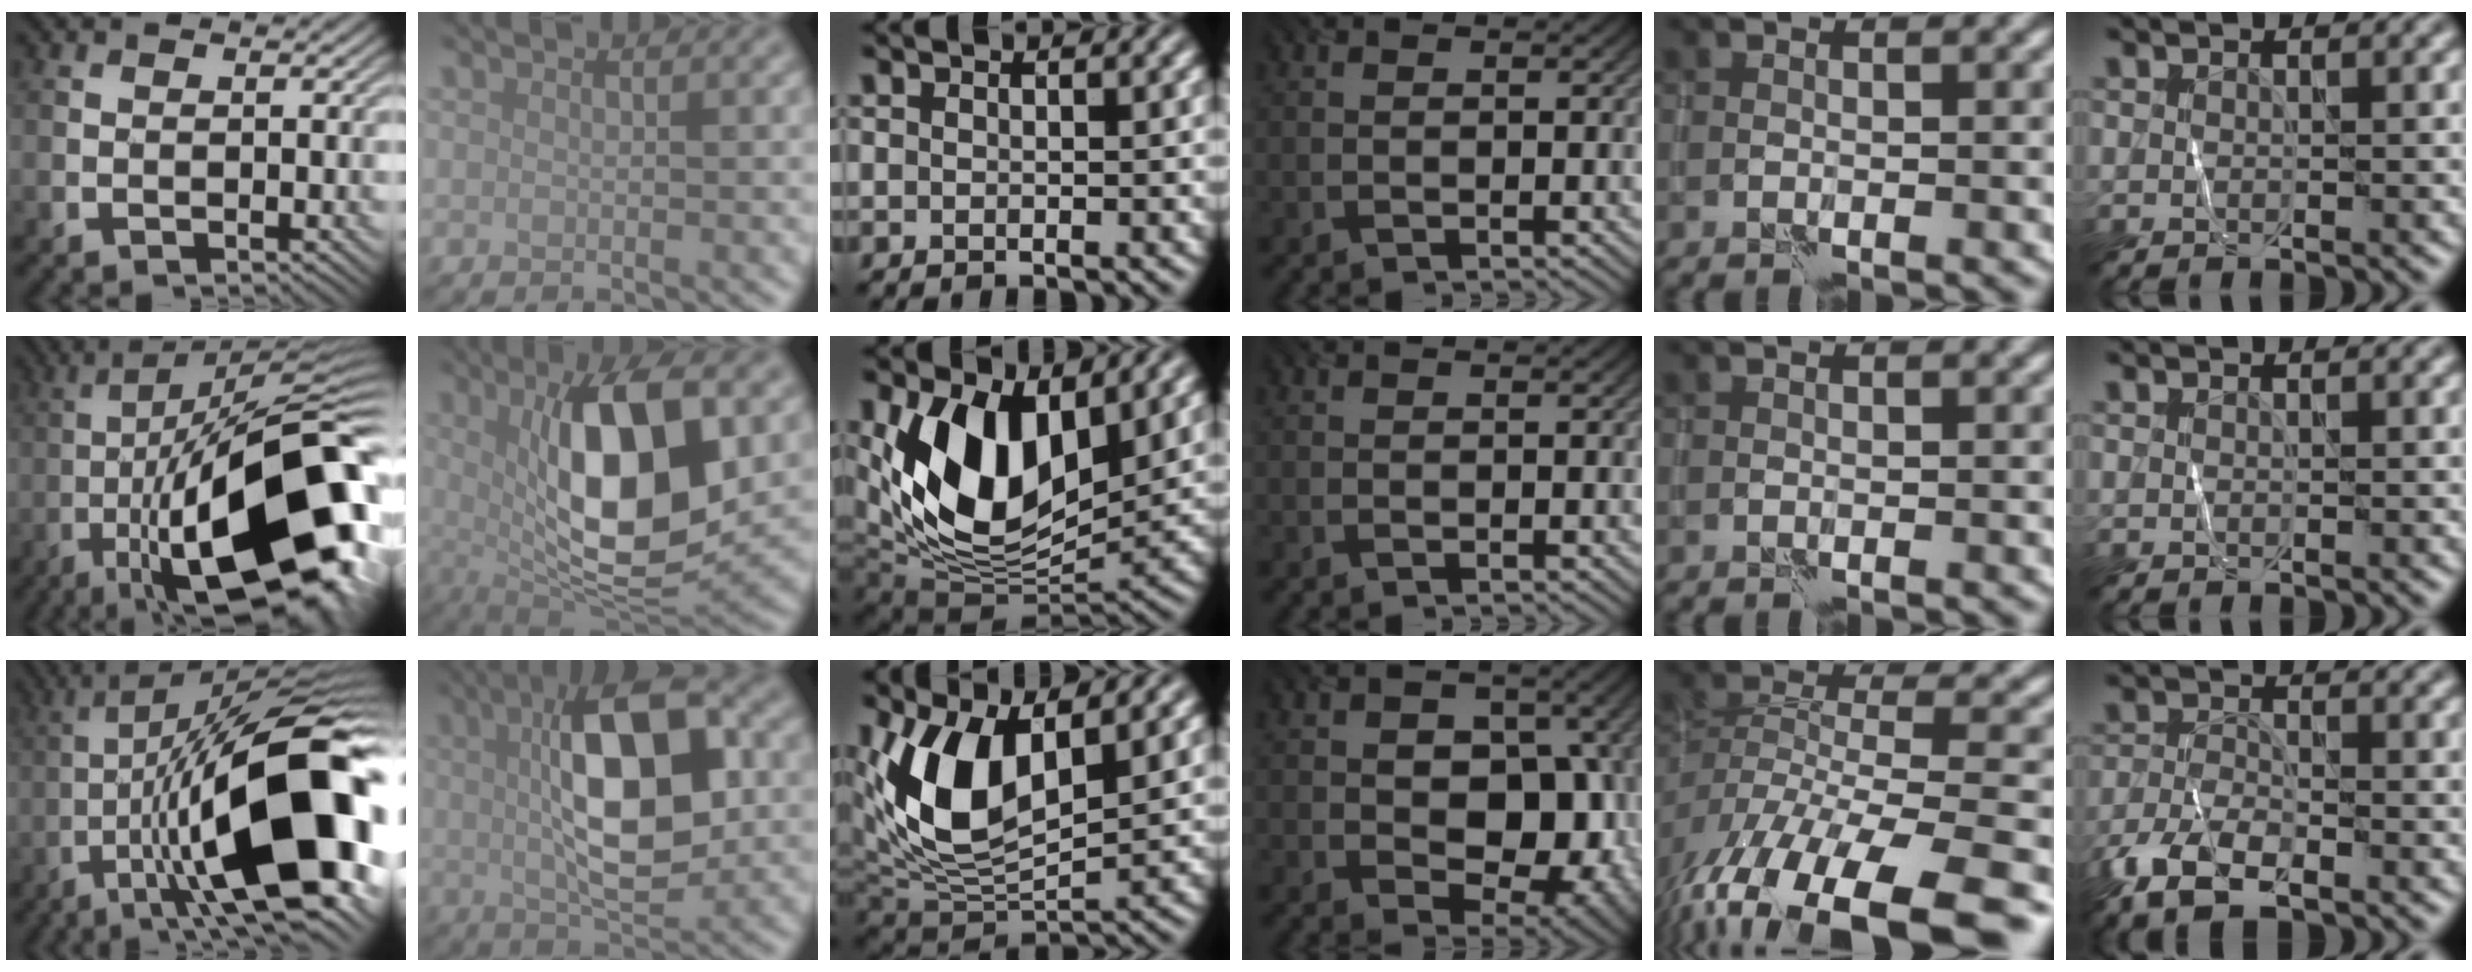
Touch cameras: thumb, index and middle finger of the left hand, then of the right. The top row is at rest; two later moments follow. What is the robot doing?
{"motion": "wrap", "object": "ribbon"}